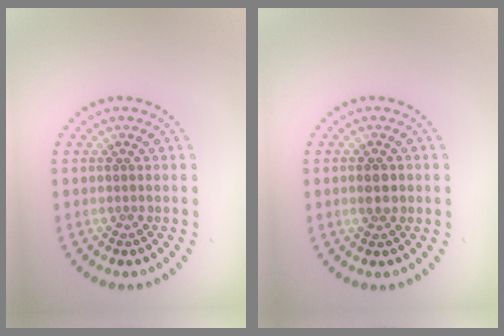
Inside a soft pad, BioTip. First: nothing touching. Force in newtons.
{"total": 2.0, "press": 2.0, "slide": 0.2}